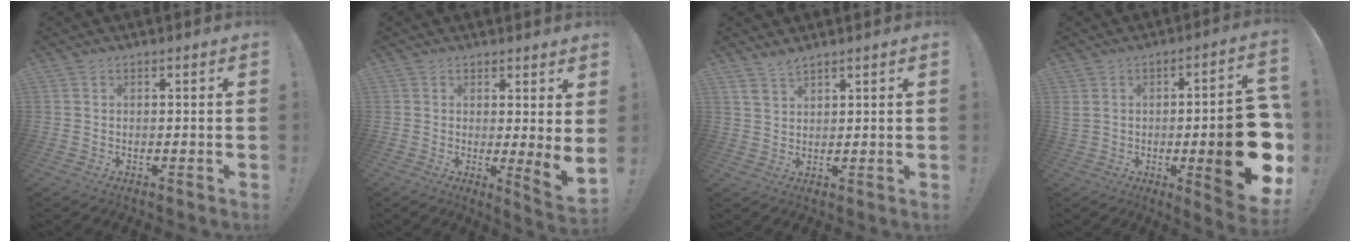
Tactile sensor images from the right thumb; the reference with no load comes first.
{"total": 4.4, "force": [0.9, -0.2, 4.3], "torque": [-0.043, -0.031, 0.016]}
{"total": 3.5, "force": [3.1, 0.8, 1.2], "torque": [-0.022, -0.020, 0.058]}
{"total": 18.2, "force": [-3.0, 4.0, 17.5], "torque": [-0.228, -0.002, -0.035]}